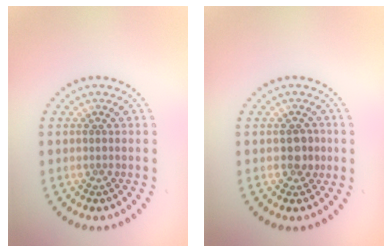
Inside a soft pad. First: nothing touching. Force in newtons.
{"total": 1.7, "press": 1.7, "slide": 0.3}